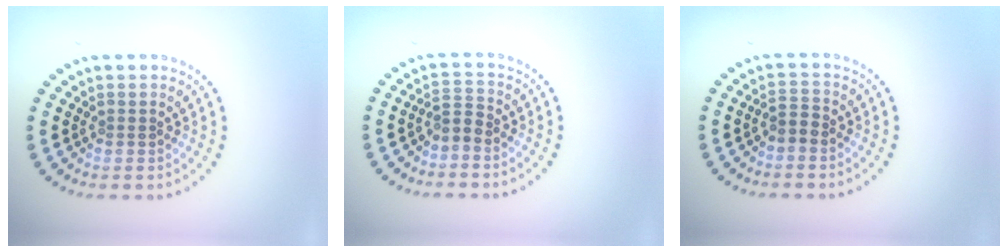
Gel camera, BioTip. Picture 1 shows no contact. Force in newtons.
{"total": 1.7, "press": 1.3, "slide": 1.1}
{"total": 1.5, "press": 1.2, "slide": 0.9}